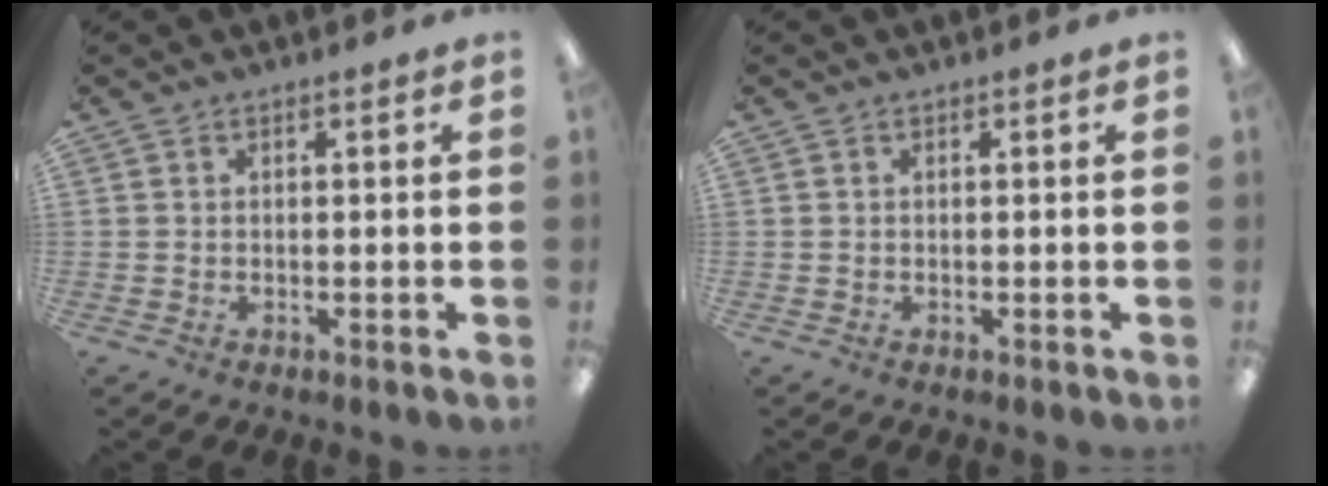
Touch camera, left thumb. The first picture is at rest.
{"total": 0.0}